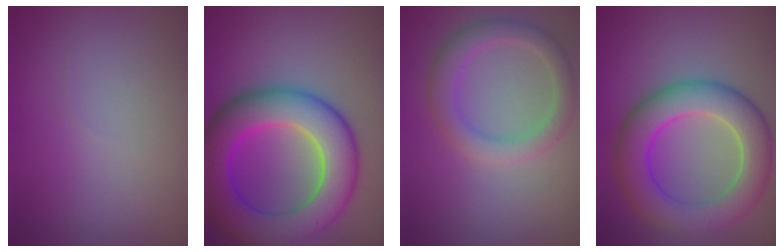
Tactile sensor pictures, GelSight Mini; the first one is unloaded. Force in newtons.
{"total": 10.5, "press": 10.5, "slide": 0.3}
{"total": 3.3, "press": 3.3, "slide": 0.2}
{"total": 7.4, "press": 7.4, "slide": 0.2}